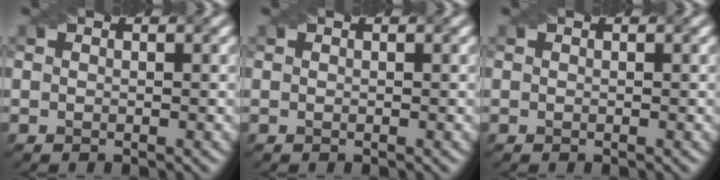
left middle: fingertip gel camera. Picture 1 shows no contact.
{"total": 0.0}
{"total": 0.0}